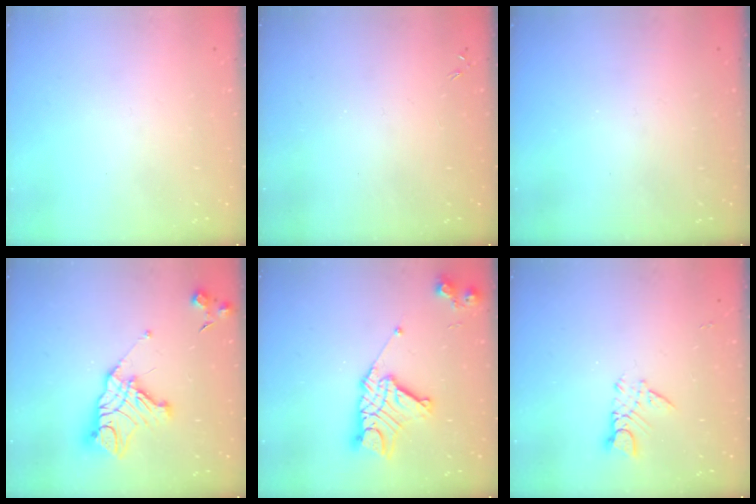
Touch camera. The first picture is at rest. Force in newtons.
{"total": 0.0}
{"total": 0.0}
{"total": 14.9, "press": 14.8, "slide": 1.4}
{"total": 15.0, "press": 14.9, "slide": 1.3}
{"total": 3.7, "press": 3.7, "slide": 0.5}